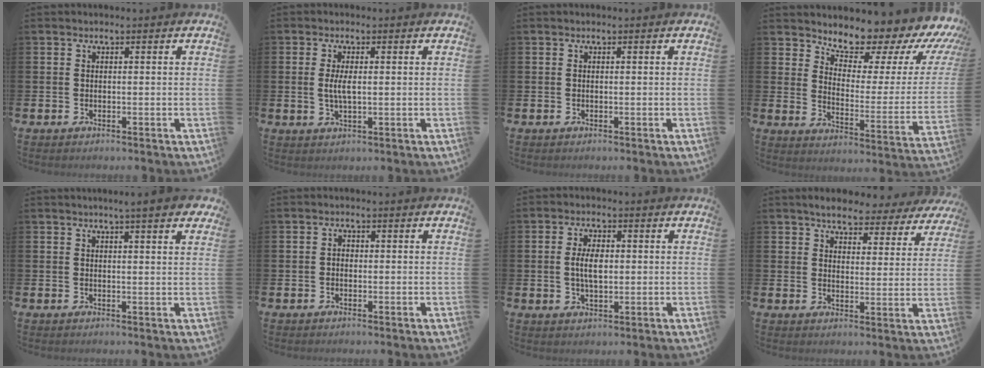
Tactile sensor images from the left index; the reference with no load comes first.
{"total": 2.9, "force": [0.4, 1.1, 2.6], "torque": [-0.053, 0.004, 0.004]}
{"total": 0.0}
{"total": 8.9, "force": [8.3, 2.7, 1.6], "torque": [-0.054, -0.077, 0.137]}
{"total": 3.5, "force": [2.9, 0.1, 1.9], "torque": [-0.022, -0.016, 0.047]}
{"total": 1.1, "force": [-0.2, 0.9, 0.6], "torque": [-0.007, 0.005, -0.006]}
{"total": 4.2, "force": [0.5, 2.0, 3.6], "torque": [-0.051, -0.001, 0.002]}
{"total": 4.8, "force": [4.6, 1.0, 1.0], "torque": [-0.033, -0.026, 0.076]}